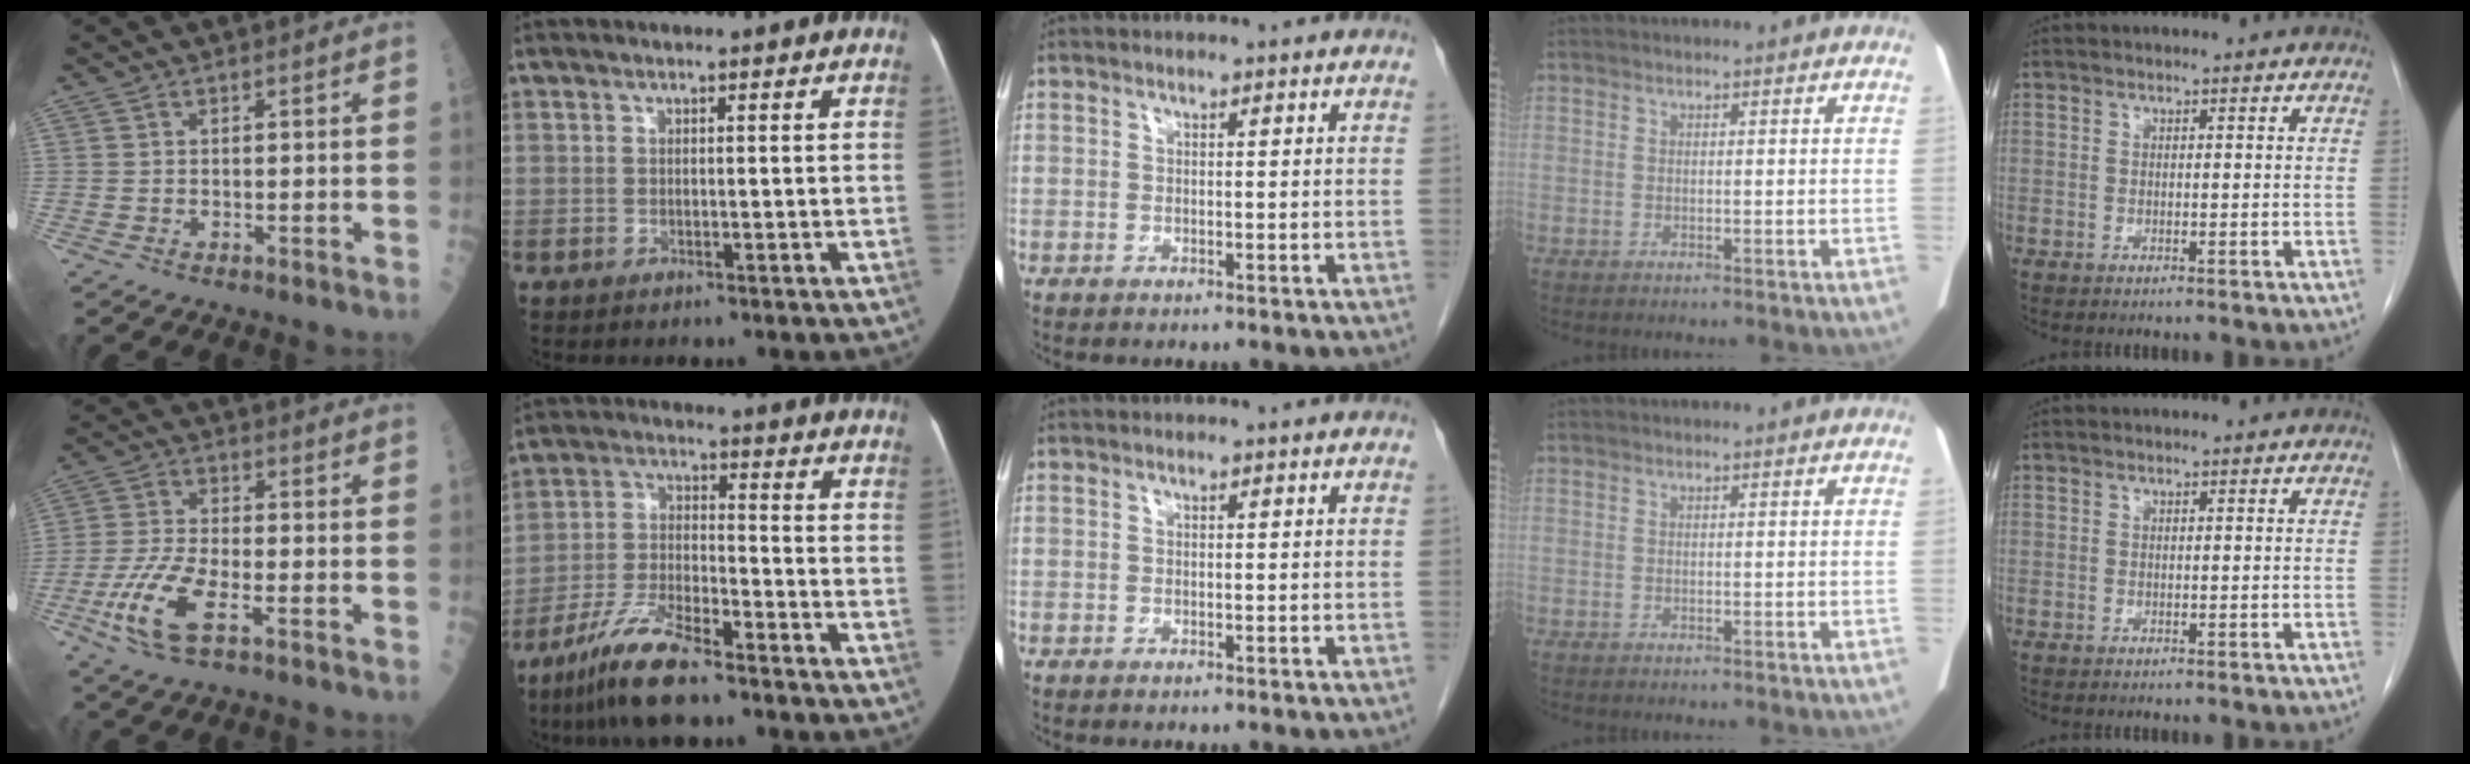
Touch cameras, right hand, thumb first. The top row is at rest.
{"thumb": {"total": 11.2, "force": [-4.5, 3.9, 9.4], "torque": [-0.217, 0.008, -0.087]}, "index": {"total": 10.0, "force": [-7.7, 2.0, 6.0], "torque": [-0.126, -0.018, -0.148]}}